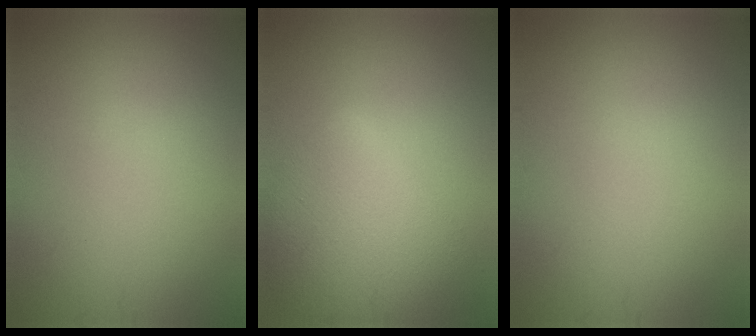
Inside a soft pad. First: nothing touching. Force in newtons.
{"total": 6.9, "press": 6.9, "slide": 0.2}
{"total": 0.0}